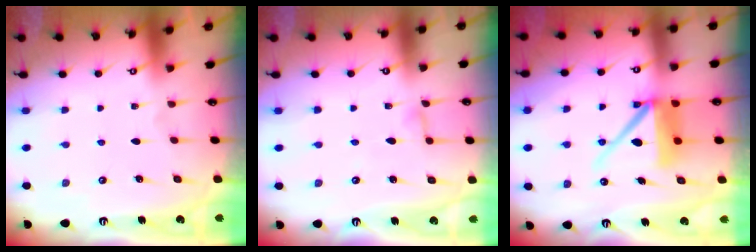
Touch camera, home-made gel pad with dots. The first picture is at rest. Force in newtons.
{"total": 2.5, "press": 2.5, "slide": 0.2}
{"total": 11.8, "press": 11.7, "slide": 1.4}